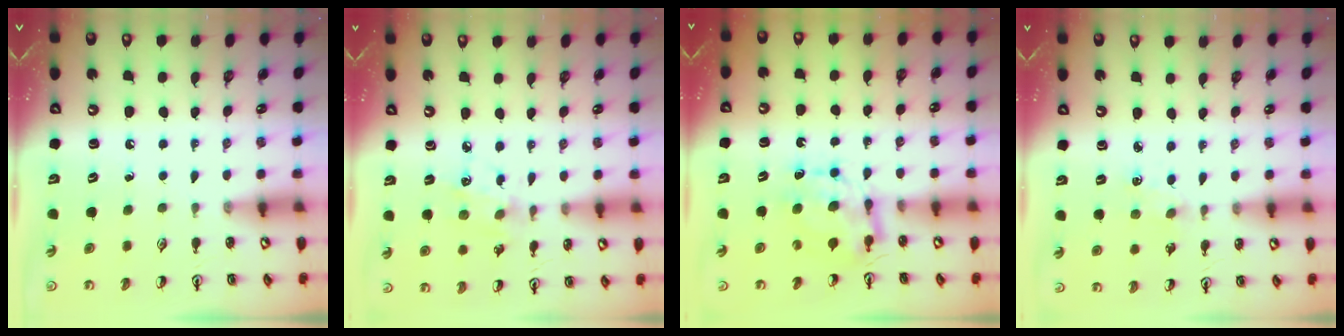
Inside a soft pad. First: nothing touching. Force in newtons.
{"total": 5.0, "press": 4.7, "slide": 1.6}
{"total": 6.9, "press": 6.9, "slide": 0.6}
{"total": 1.4, "press": 1.3, "slide": 0.3}